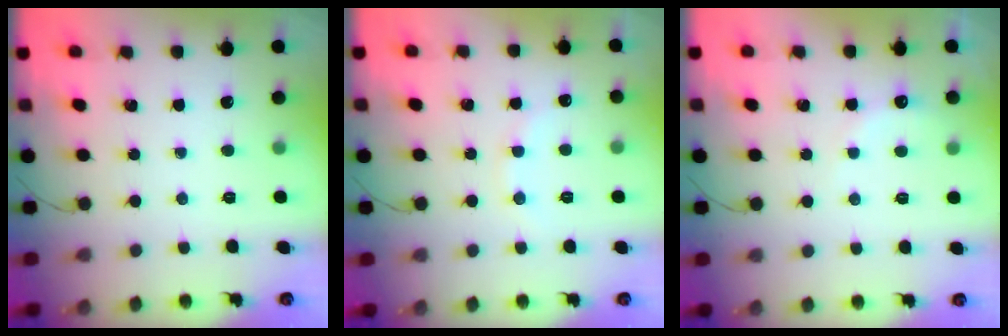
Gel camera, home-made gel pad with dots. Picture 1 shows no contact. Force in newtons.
{"total": 8.1, "press": 7.9, "slide": 1.6}
{"total": 4.4, "press": 4.2, "slide": 1.0}